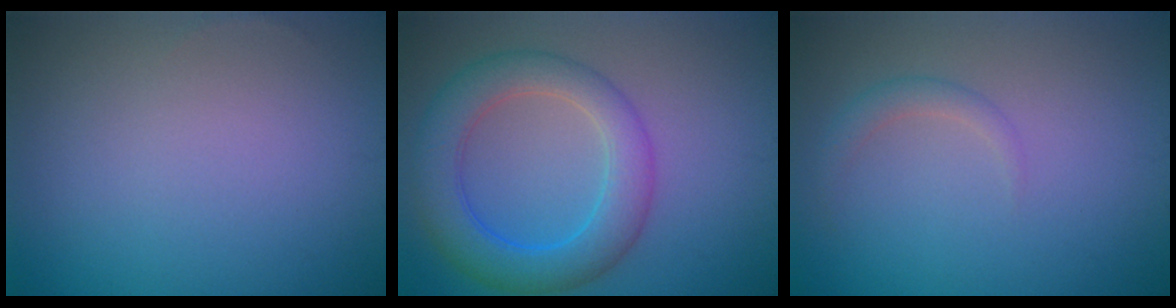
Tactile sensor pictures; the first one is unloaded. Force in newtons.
{"total": 6.0, "press": 6.0, "slide": 0.3}
{"total": 1.3, "press": 1.3, "slide": 0.1}